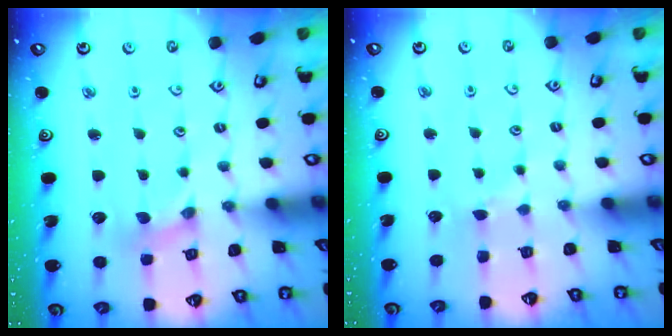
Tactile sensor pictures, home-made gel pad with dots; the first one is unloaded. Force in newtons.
{"total": 2.2, "press": 2.2, "slide": 0.3}